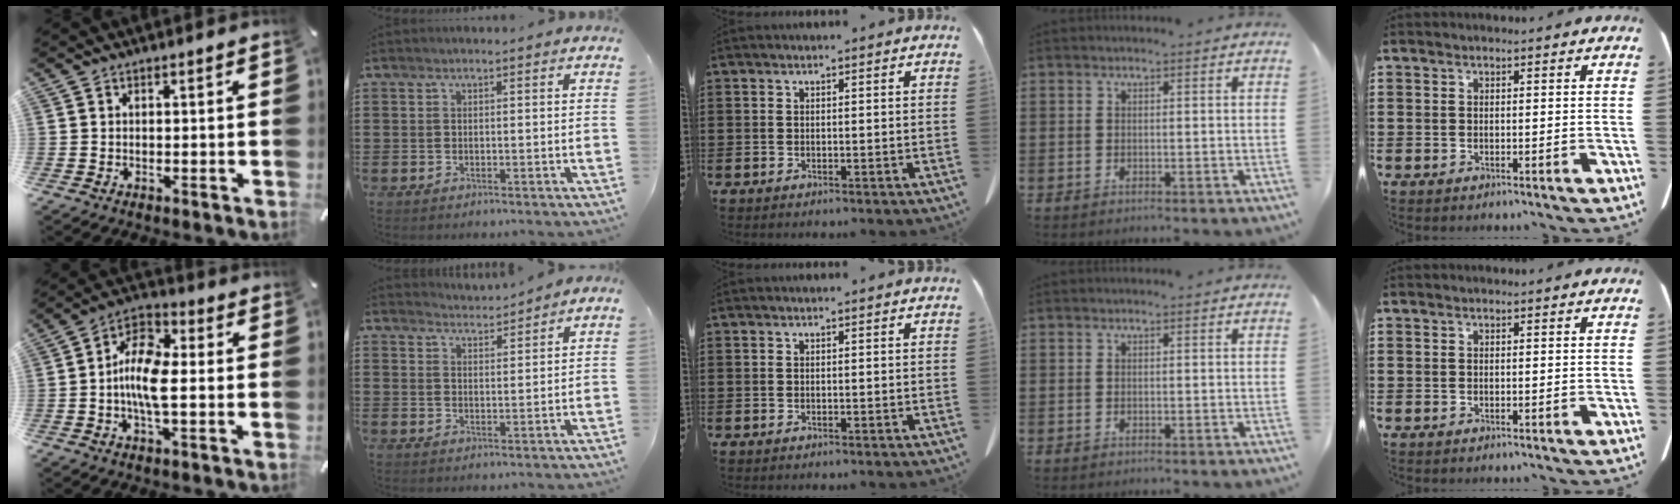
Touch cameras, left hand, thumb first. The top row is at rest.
{"thumb": {"total": 10.9, "force": [-1.4, 5.3, 9.4], "torque": [-0.192, 0.009, -0.024]}, "index": {"total": 2.6, "force": [2.6, -0.2, -0.1], "torque": [-0.006, -0.008, 0.048]}}